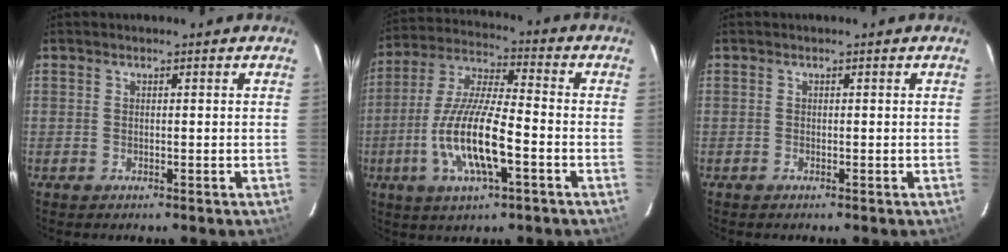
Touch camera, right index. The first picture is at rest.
{"total": 14.5, "force": [-4.8, 3.6, 13.2], "torque": [-0.274, -0.011, -0.092]}
{"total": 0.0}